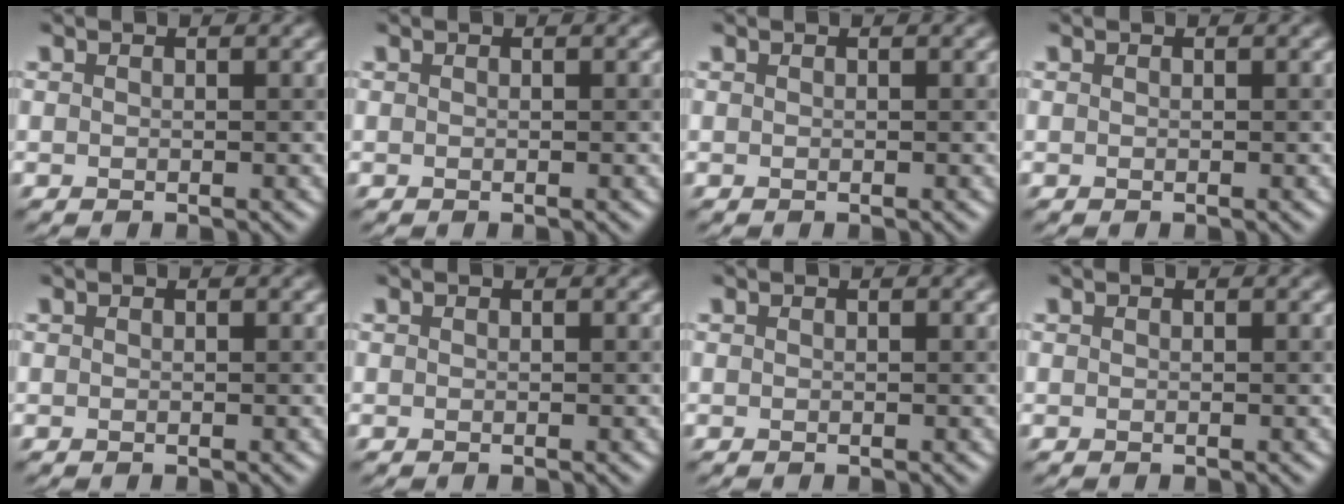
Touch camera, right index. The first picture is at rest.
{"total": 0.0}
{"total": 0.0}
{"total": 0.0}
{"total": 0.0}
{"total": 0.0}
{"total": 0.0}
{"total": 0.0}